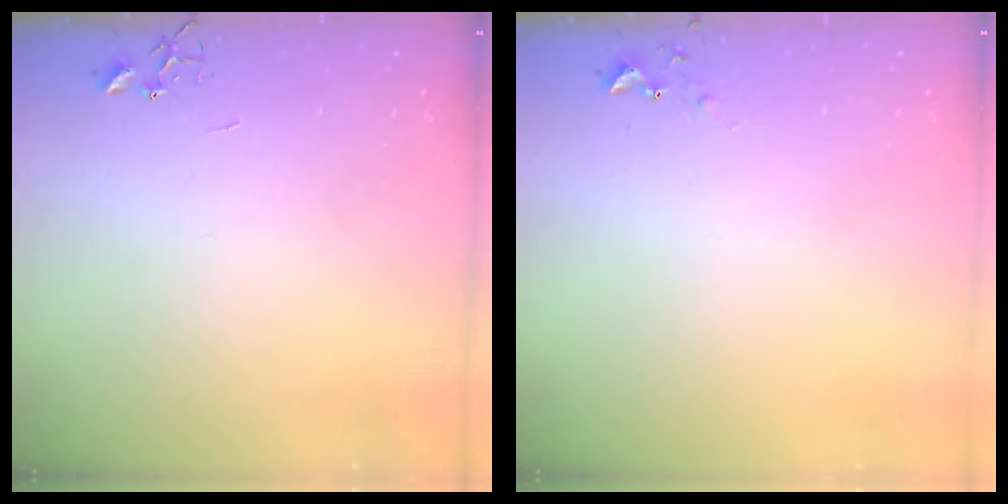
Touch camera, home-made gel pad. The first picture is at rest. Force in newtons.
{"total": 5.0, "press": 5.0, "slide": 0.5}